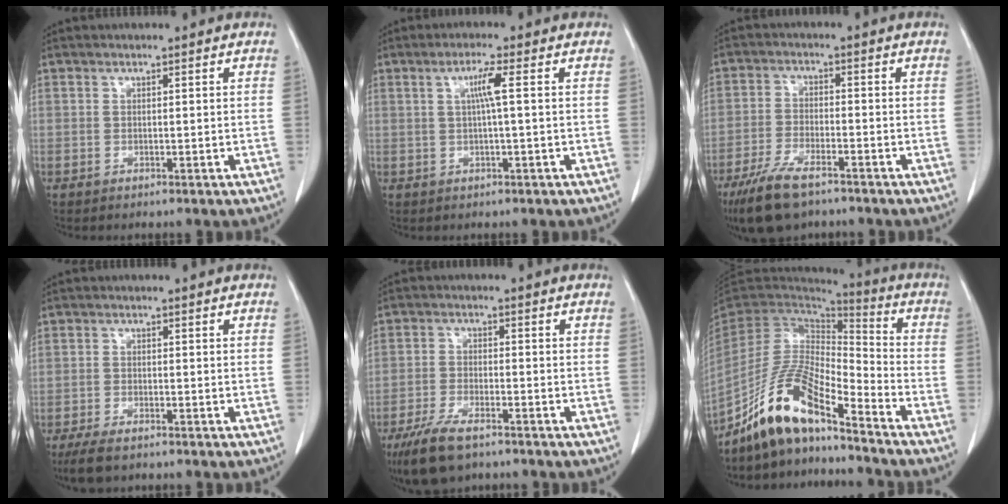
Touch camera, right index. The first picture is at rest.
{"total": 3.4, "force": [0.6, -0.5, 3.3], "torque": [-0.063, 0.004, 0.011]}
{"total": 8.7, "force": [-6.3, 2.6, 5.5], "torque": [-0.111, -0.016, -0.112]}
{"total": 4.7, "force": [-3.6, 1.3, 2.7], "torque": [-0.049, -0.010, -0.058]}
{"total": 8.1, "force": [-5.9, 2.4, 5.1], "torque": [-0.101, -0.016, -0.105]}
{"total": 13.6, "force": [-10.6, 2.4, 8.2], "torque": [-0.164, 0.006, -0.196]}